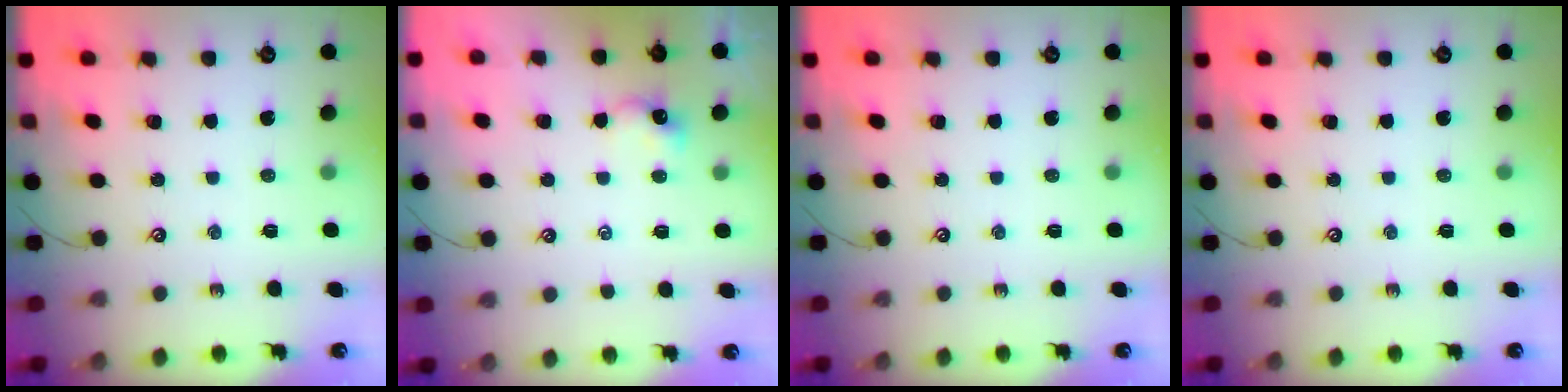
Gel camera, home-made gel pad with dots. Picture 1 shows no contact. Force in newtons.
{"total": 2.1, "press": 2.1, "slide": 0.2}
{"total": 0.0}
{"total": 0.0}